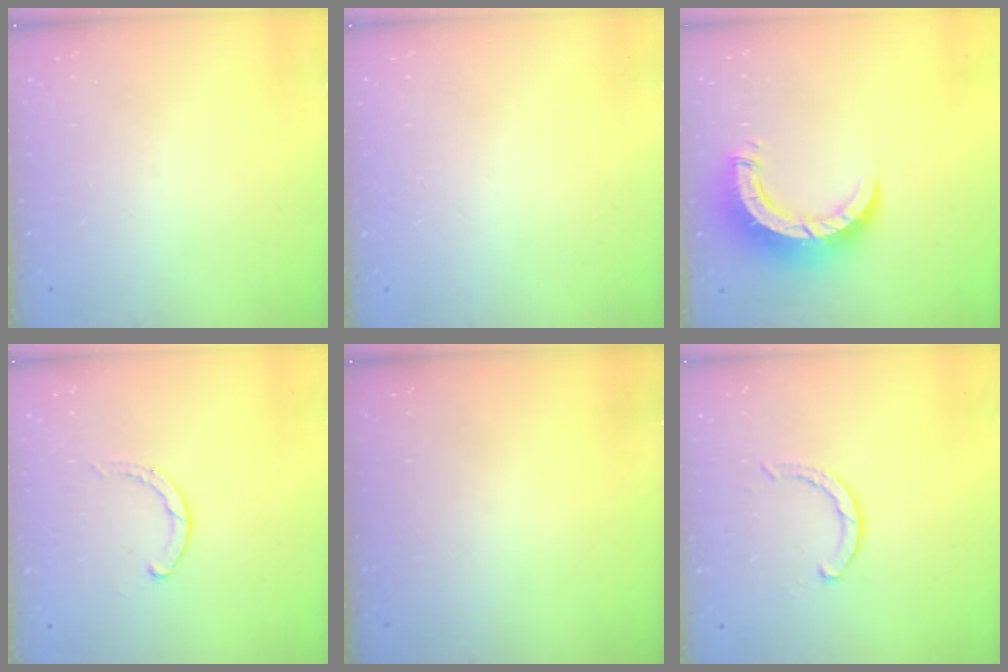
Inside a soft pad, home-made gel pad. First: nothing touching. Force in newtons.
{"total": 2.4, "press": 2.4, "slide": 0.2}
{"total": 8.3, "press": 8.2, "slide": 0.8}
{"total": 1.9, "press": 1.8, "slide": 0.3}
{"total": 0.0}
{"total": 3.7, "press": 3.7, "slide": 0.7}